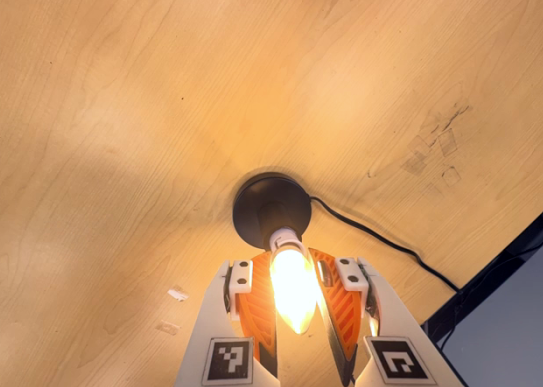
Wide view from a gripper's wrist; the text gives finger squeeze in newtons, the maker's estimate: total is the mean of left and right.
{"total": 13.8, "left": 13.2, "right": 14.5}